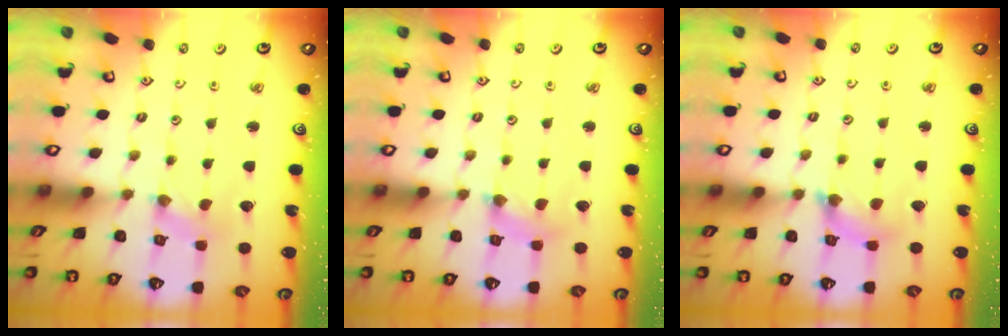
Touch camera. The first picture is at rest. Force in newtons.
{"total": 2.0, "press": 2.0, "slide": 0.4}
{"total": 5.5, "press": 5.5, "slide": 0.5}